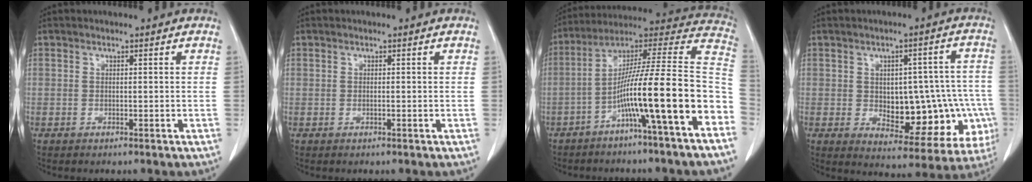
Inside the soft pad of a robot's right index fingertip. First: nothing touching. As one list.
[{"total": 0.0}, {"total": 19.6, "force": [-7.6, -0.5, 18.0], "torque": [-0.256, 0.020, -0.131]}, {"total": 16.3, "force": [-2.6, 8.3, 13.7], "torque": [-0.147, 0.031, -0.007]}]